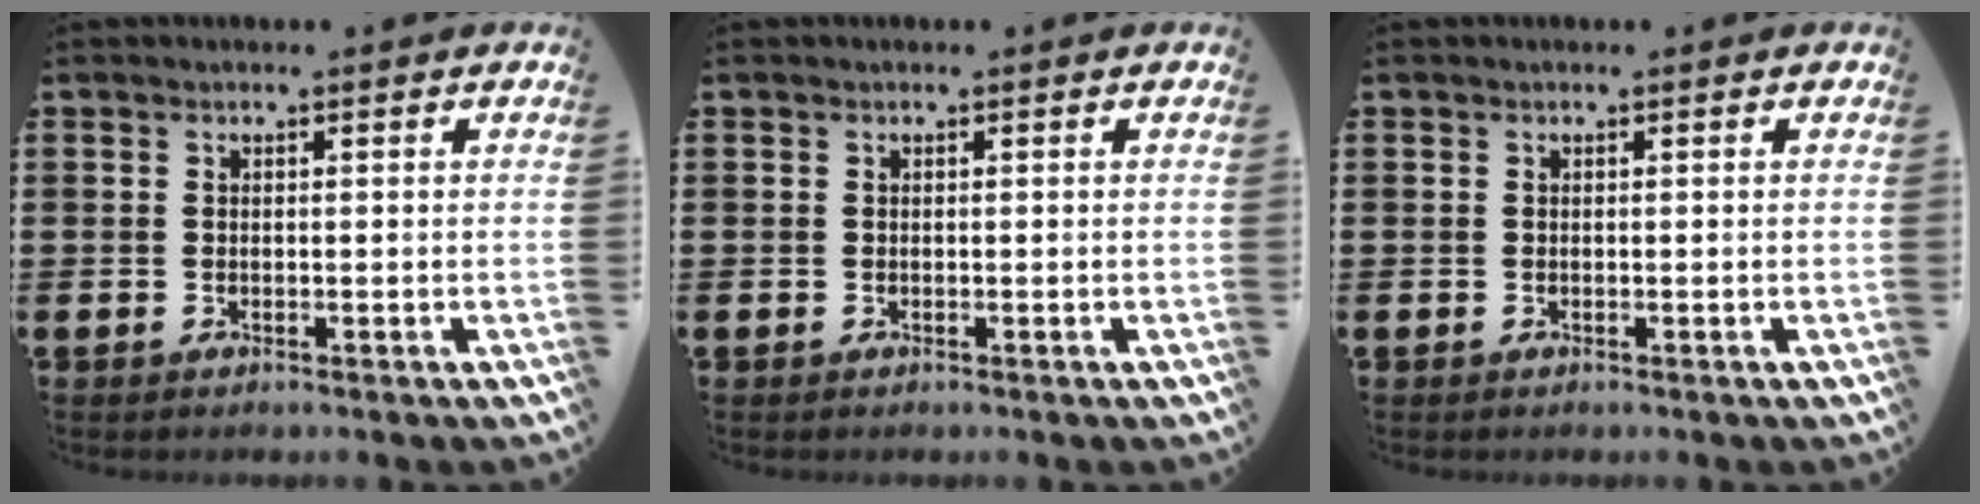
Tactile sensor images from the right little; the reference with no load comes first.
{"total": 0.0}
{"total": 0.0}